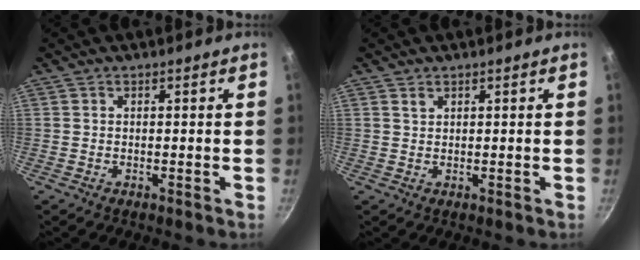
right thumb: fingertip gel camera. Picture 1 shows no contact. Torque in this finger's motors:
{"motor_torque": [-0.54, 0.25, -0.36, 0.36, 0.01]}